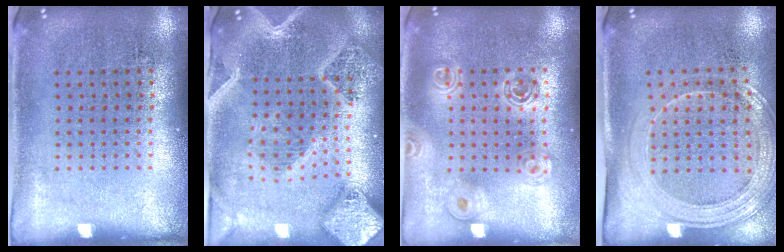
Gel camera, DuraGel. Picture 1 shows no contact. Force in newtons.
{"total": 3.3, "press": 2.8, "slide": 1.8}
{"total": 1.7, "press": 1.5, "slide": 0.7}
{"total": 1.9, "press": 1.7, "slide": 1.0}